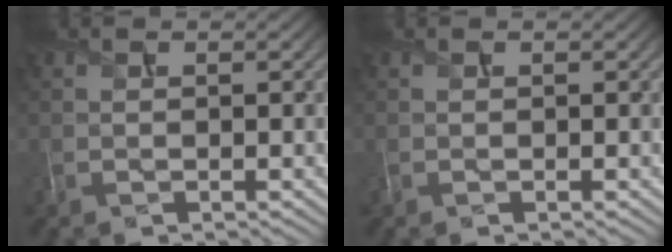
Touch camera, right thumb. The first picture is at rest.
{"total": 0.0}